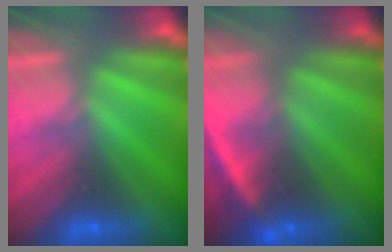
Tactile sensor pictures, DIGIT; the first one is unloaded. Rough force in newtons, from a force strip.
{"total": 2.2}